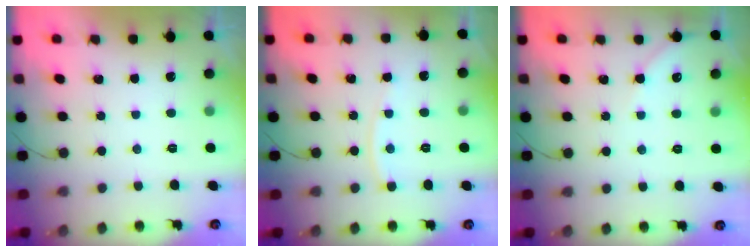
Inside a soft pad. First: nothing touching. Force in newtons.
{"total": 3.3, "press": 3.2, "slide": 0.4}
{"total": 2.9, "press": 2.9, "slide": 0.4}